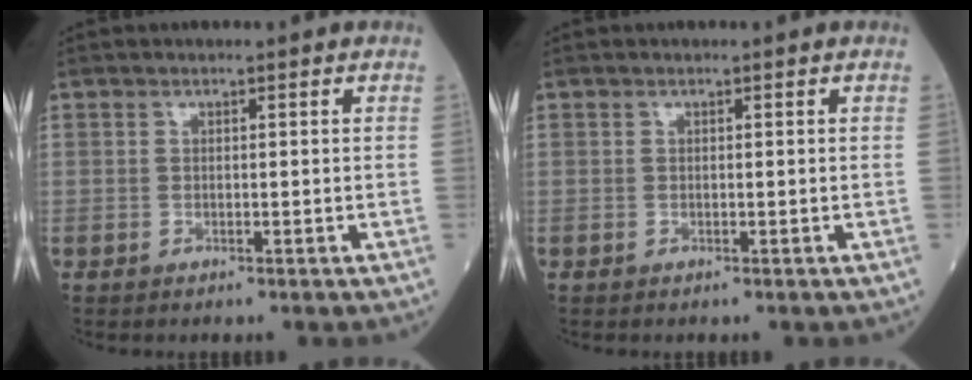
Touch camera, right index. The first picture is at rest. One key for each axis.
{"total": 0.0}